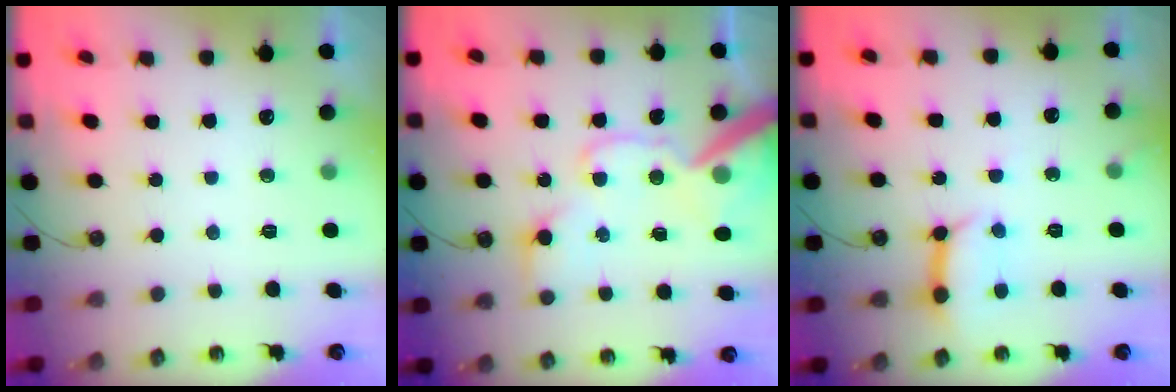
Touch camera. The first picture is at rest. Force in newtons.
{"total": 18.7, "press": 18.5, "slide": 3.1}
{"total": 9.8, "press": 9.7, "slide": 1.4}